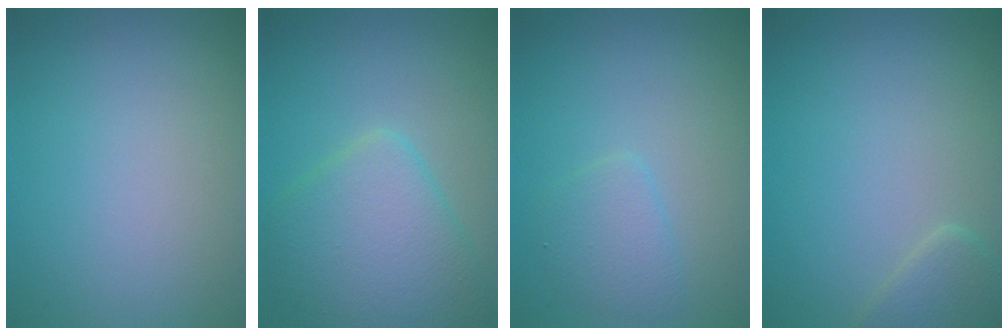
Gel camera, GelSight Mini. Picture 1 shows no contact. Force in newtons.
{"total": 5.7, "press": 5.7, "slide": 0.2}
{"total": 1.9, "press": 1.9, "slide": 0.0}
{"total": 1.9, "press": 1.9, "slide": 0.1}